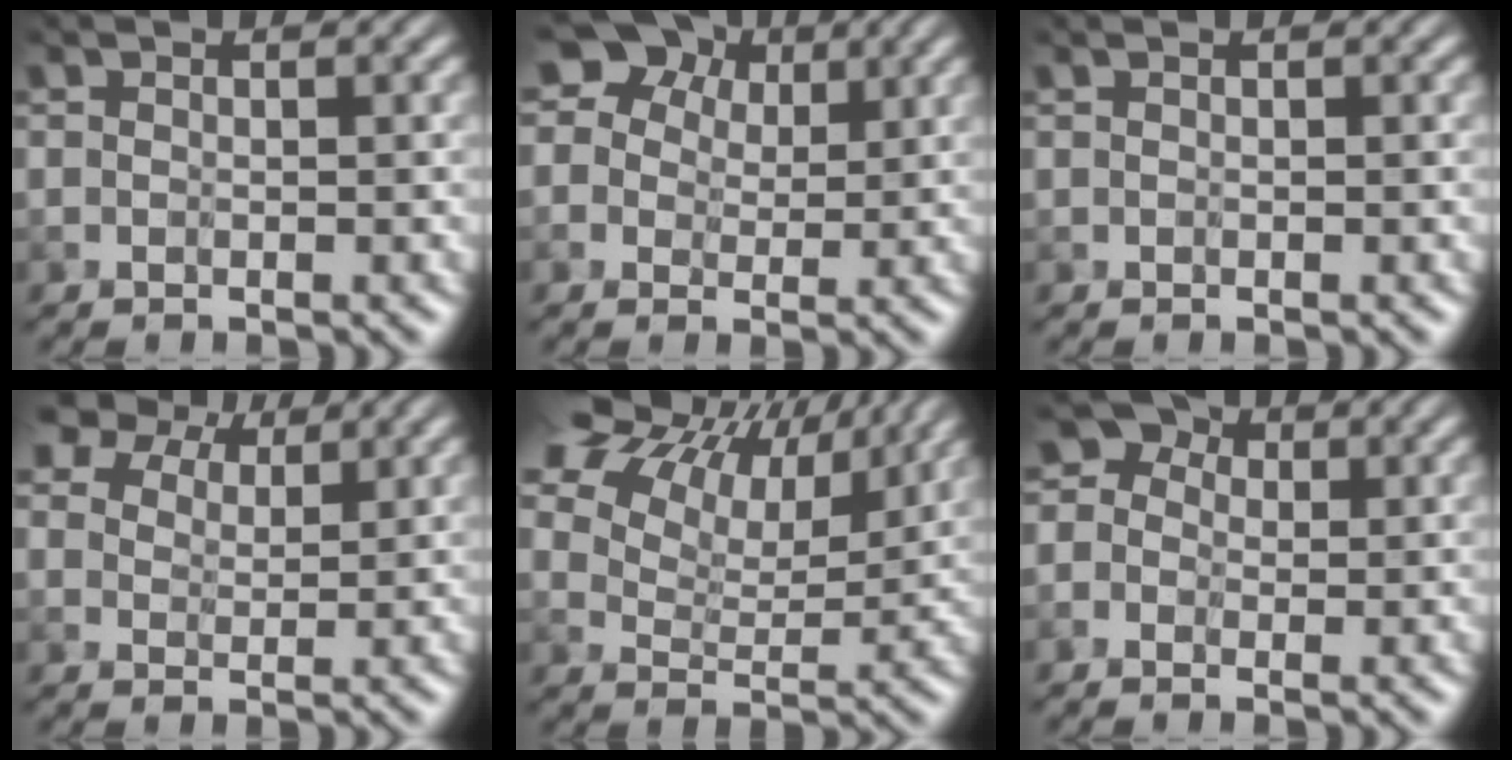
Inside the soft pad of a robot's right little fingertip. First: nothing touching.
{"total": 11.2, "force": [5.8, 7.7, 5.7], "torque": [-0.087, 0.041, 0.073]}
{"total": 0.0}
{"total": 7.4, "force": [5.9, 3.5, 2.7], "torque": [-0.060, 0.000, 0.099]}
{"total": 15.5, "force": [9.6, 8.6, 8.7], "torque": [-0.177, 0.041, 0.155]}
{"total": 4.7, "force": [1.4, 3.9, 2.2], "torque": [-0.015, 0.023, -0.020]}